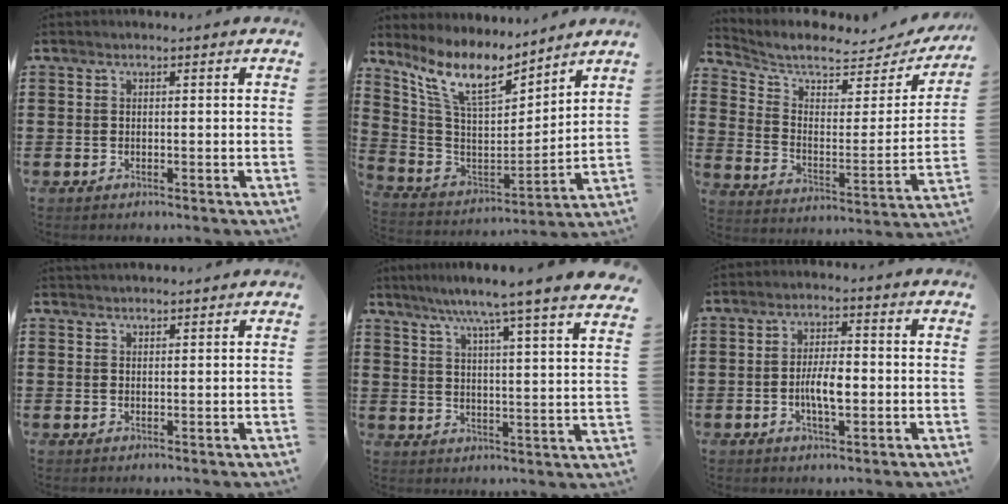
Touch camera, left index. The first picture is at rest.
{"total": 11.1, "force": [8.5, 3.0, 6.6], "torque": [-0.162, -0.040, 0.148]}
{"total": 6.2, "force": [5.5, 1.4, 2.5], "torque": [-0.079, -0.036, 0.091]}
{"total": 1.5, "force": [1.5, 0.1, 0.0], "torque": [-0.004, 0.000, 0.029]}
{"total": 7.0, "force": [6.0, -1.8, 3.1], "torque": [-0.082, -0.045, 0.095]}
{"total": 5.4, "force": [-0.8, 1.9, 5.0], "torque": [-0.096, 0.006, -0.017]}